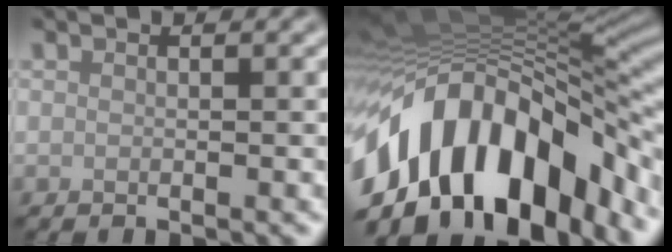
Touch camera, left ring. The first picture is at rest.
{"total": 15.7, "force": [-7.0, 8.5, 11.3], "torque": [-0.193, 0.005, -0.116]}